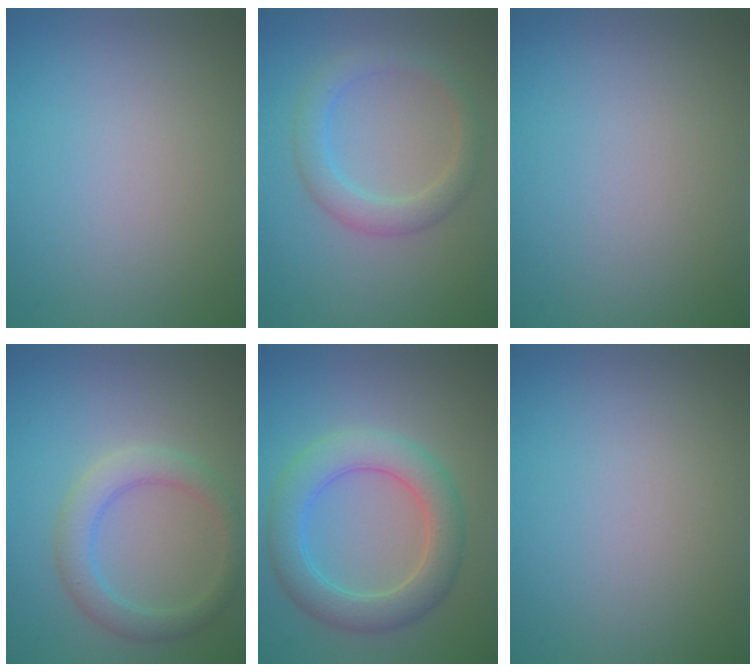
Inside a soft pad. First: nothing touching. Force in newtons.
{"total": 2.9, "press": 2.9, "slide": 0.2}
{"total": 0.0}
{"total": 3.4, "press": 3.4, "slide": 0.1}
{"total": 5.4, "press": 5.4, "slide": 0.2}
{"total": 0.0}